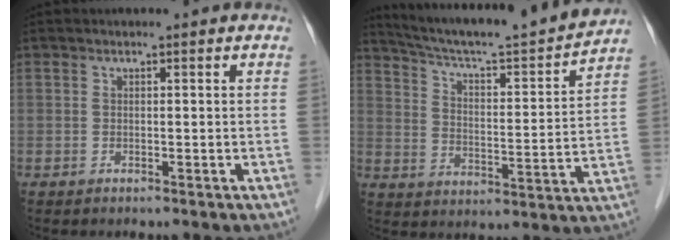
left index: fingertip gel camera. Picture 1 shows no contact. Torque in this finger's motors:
{"motor_torque": [0.16, -0.43, 0.21, 0.10]}